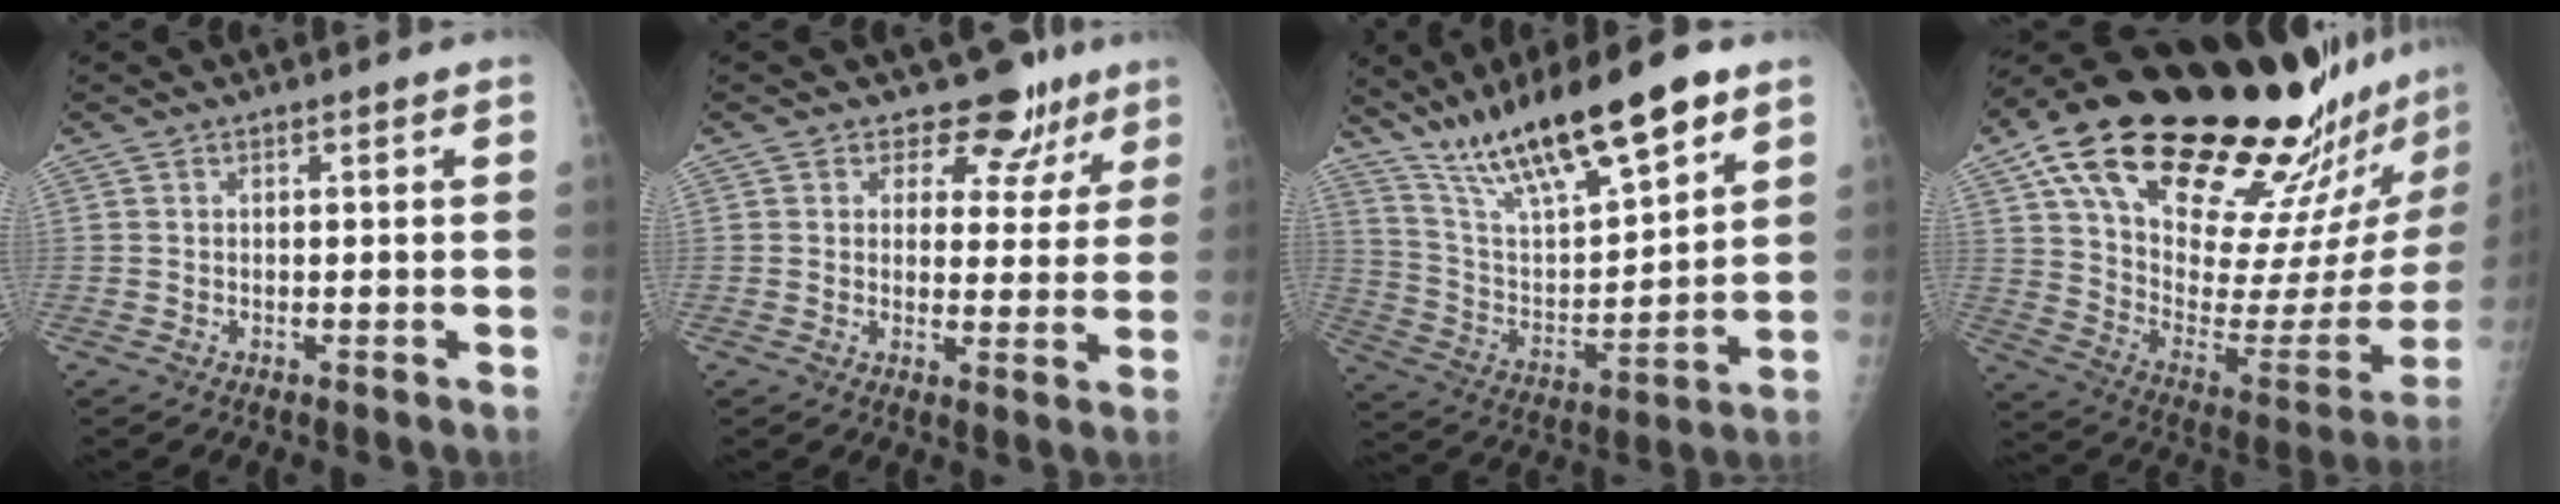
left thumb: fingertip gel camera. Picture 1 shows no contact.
{"total": 7.9, "force": [5.8, 5.1, 1.5], "torque": [0.018, -0.032, 0.064]}
{"total": 21.8, "force": [14.8, 5.4, 15.1], "torque": [-0.241, -0.048, 0.268]}
{"total": 35.8, "force": [24.5, 10.1, 24.2], "torque": [-0.356, -0.077, 0.380]}